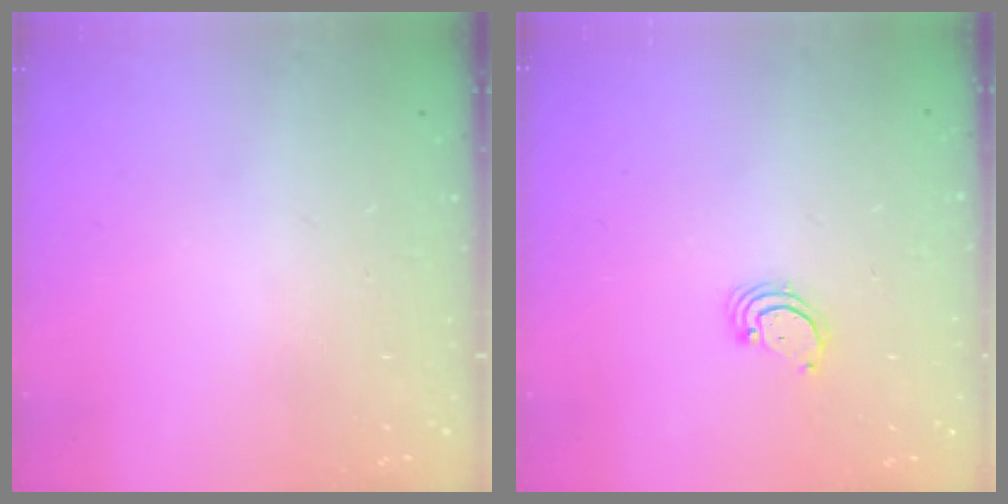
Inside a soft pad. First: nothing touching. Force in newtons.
{"total": 2.5, "press": 2.5, "slide": 0.2}